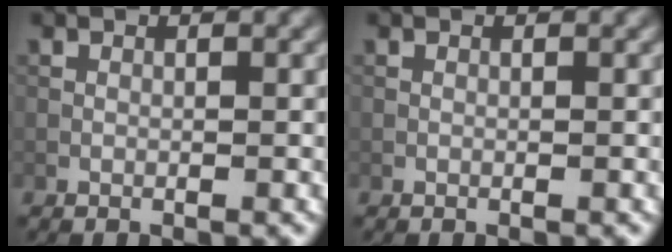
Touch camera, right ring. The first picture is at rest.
{"total": 0.0}